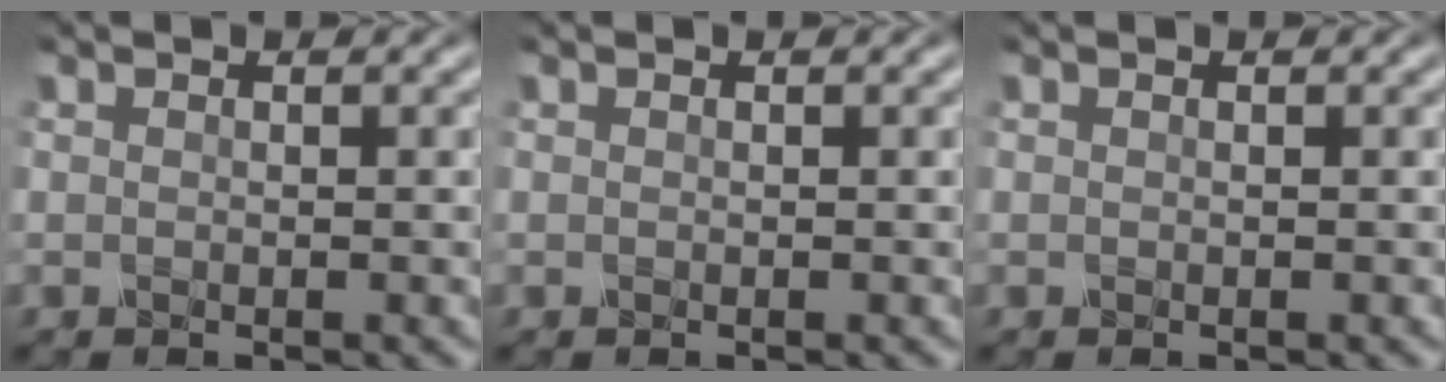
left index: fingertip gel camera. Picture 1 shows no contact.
{"total": 0.0}
{"total": 0.0}